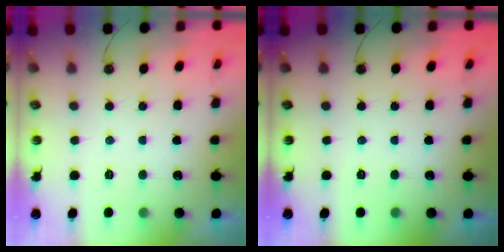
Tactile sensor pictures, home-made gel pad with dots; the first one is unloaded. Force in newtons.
{"total": 0.0}